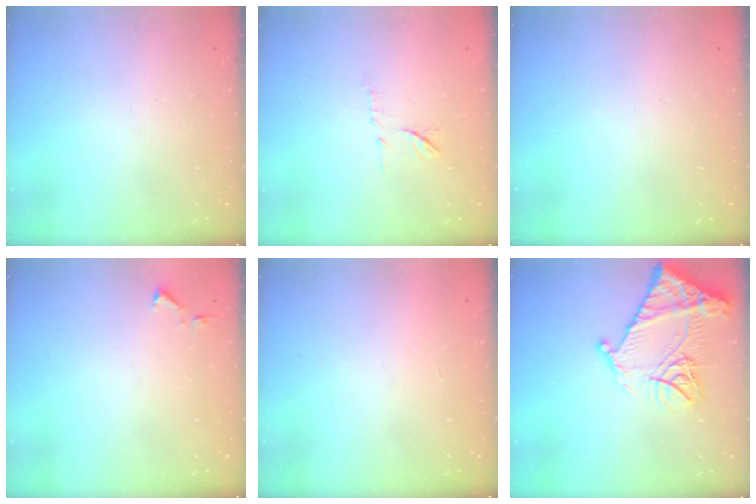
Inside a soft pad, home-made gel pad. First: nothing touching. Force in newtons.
{"total": 7.1, "press": 7.1, "slide": 1.0}
{"total": 0.0}
{"total": 3.1, "press": 3.1, "slide": 0.6}
{"total": 1.7, "press": 1.7, "slide": 0.1}
{"total": 16.9, "press": 16.8, "slide": 1.5}